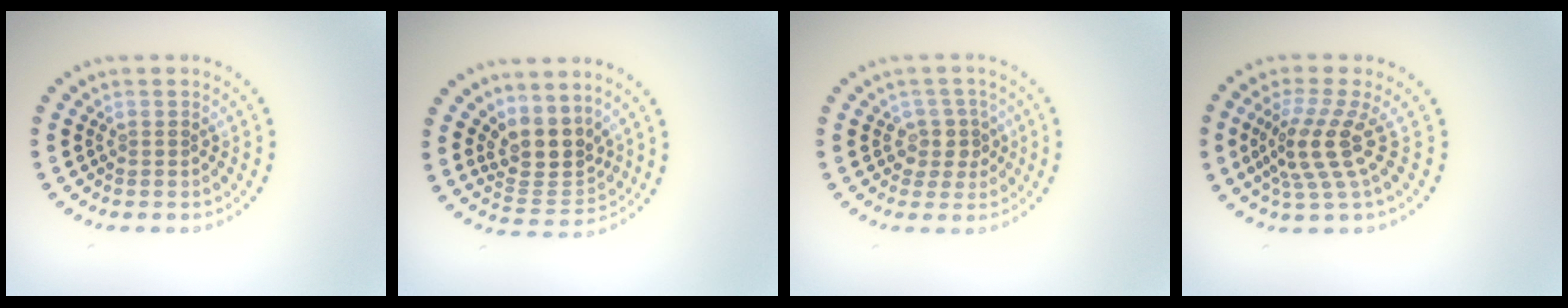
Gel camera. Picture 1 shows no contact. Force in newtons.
{"total": 3.8, "press": 3.0, "slide": 2.4}
{"total": 2.3, "press": 2.0, "slide": 1.2}
{"total": 4.2, "press": 3.0, "slide": 2.9}